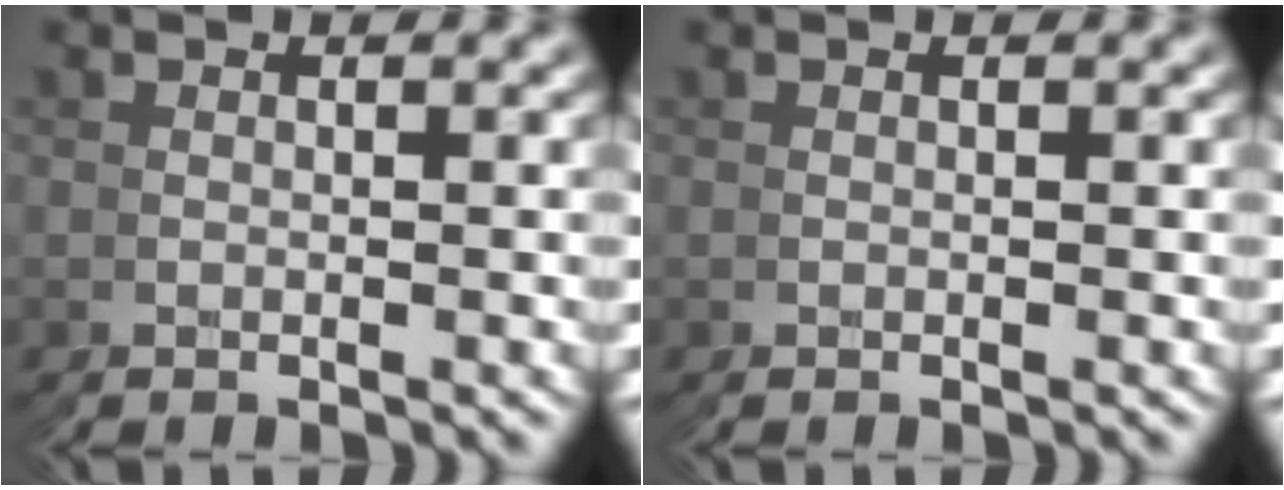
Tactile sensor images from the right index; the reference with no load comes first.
{"total": 0.0}